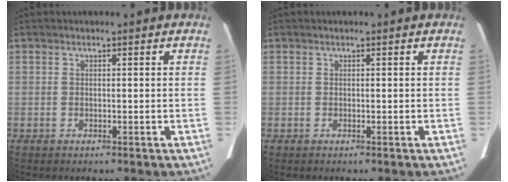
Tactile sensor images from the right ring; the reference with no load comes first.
{"total": 0.0}